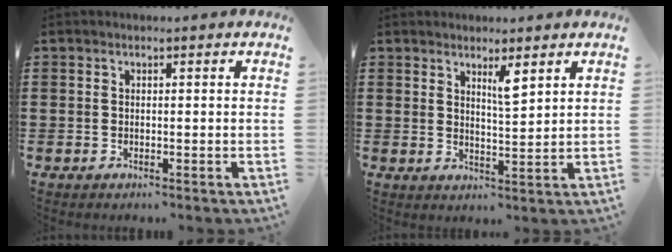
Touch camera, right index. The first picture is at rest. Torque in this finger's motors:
{"motor_torque": [0.09, 0.25, 0.12, 0.01]}